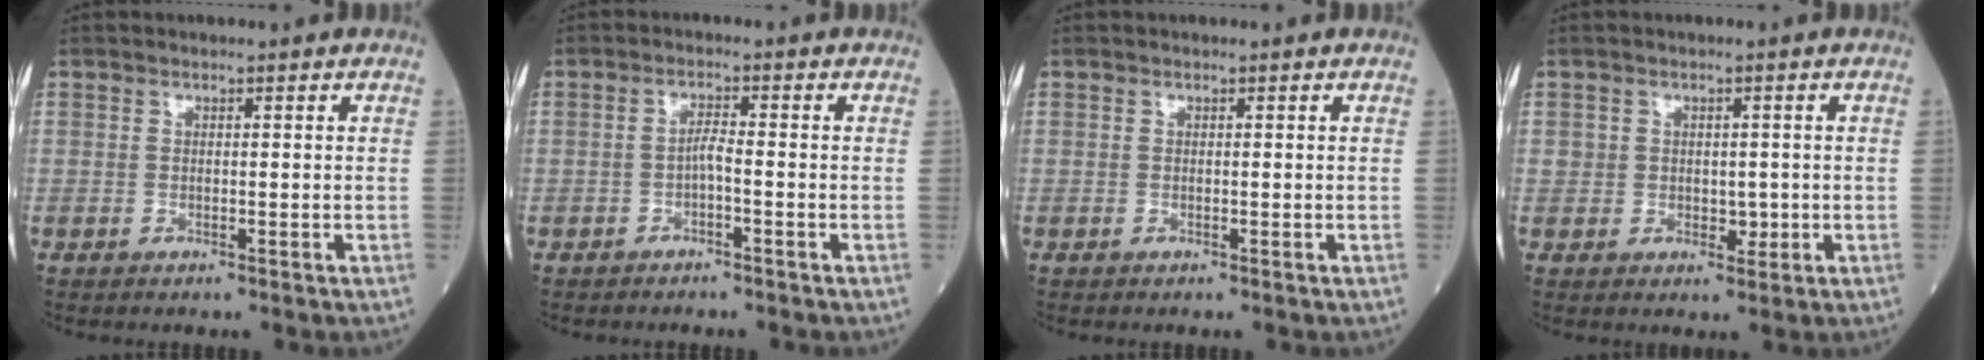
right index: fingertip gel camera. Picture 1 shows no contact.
{"total": 1.8, "force": [-0.9, 0.1, 1.6], "torque": [-0.027, 0.002, -0.019]}
{"total": 0.0}
{"total": 2.7, "force": [-0.1, 2.1, 1.6], "torque": [-0.017, 0.000, 0.003]}